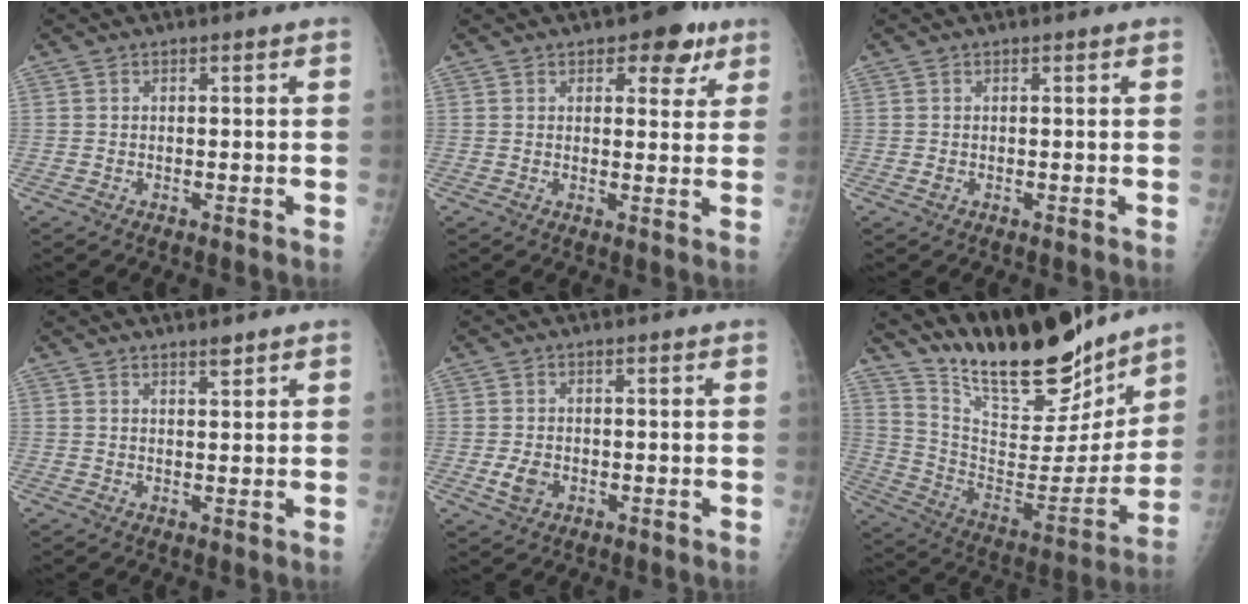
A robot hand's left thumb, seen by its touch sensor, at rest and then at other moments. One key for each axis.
{"total": 6.7, "fx": 3.8, "fy": 3.8, "fz": 4.1, "tx": -0.015, "ty": -0.012, "tz": 0.043}
{"total": 0.8, "fx": 0.2, "fy": 0.5, "fz": 0.6, "tx": -0.008, "ty": 0.000, "tz": 0.005}
{"total": 1.9, "fx": 1.6, "fy": 0.3, "fz": 0.9, "tx": -0.010, "ty": -0.013, "tz": 0.026}
{"total": 3.2, "fx": -0.7, "fy": 2.4, "fz": 2.0, "tx": -0.036, "ty": -0.001, "tz": -0.010}
{"total": 24.0, "fx": 19.8, "fy": 7.2, "fz": 11.6, "tx": -0.149, "ty": -0.107, "tz": 0.328}